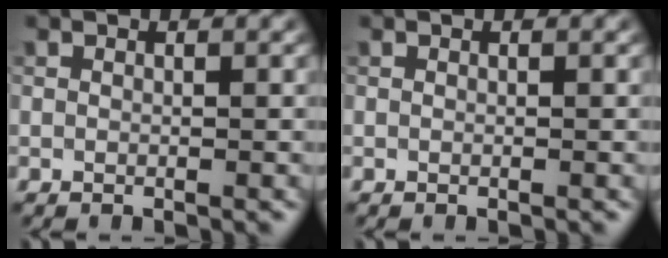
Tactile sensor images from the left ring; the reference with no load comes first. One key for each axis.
{"total": 0.0}